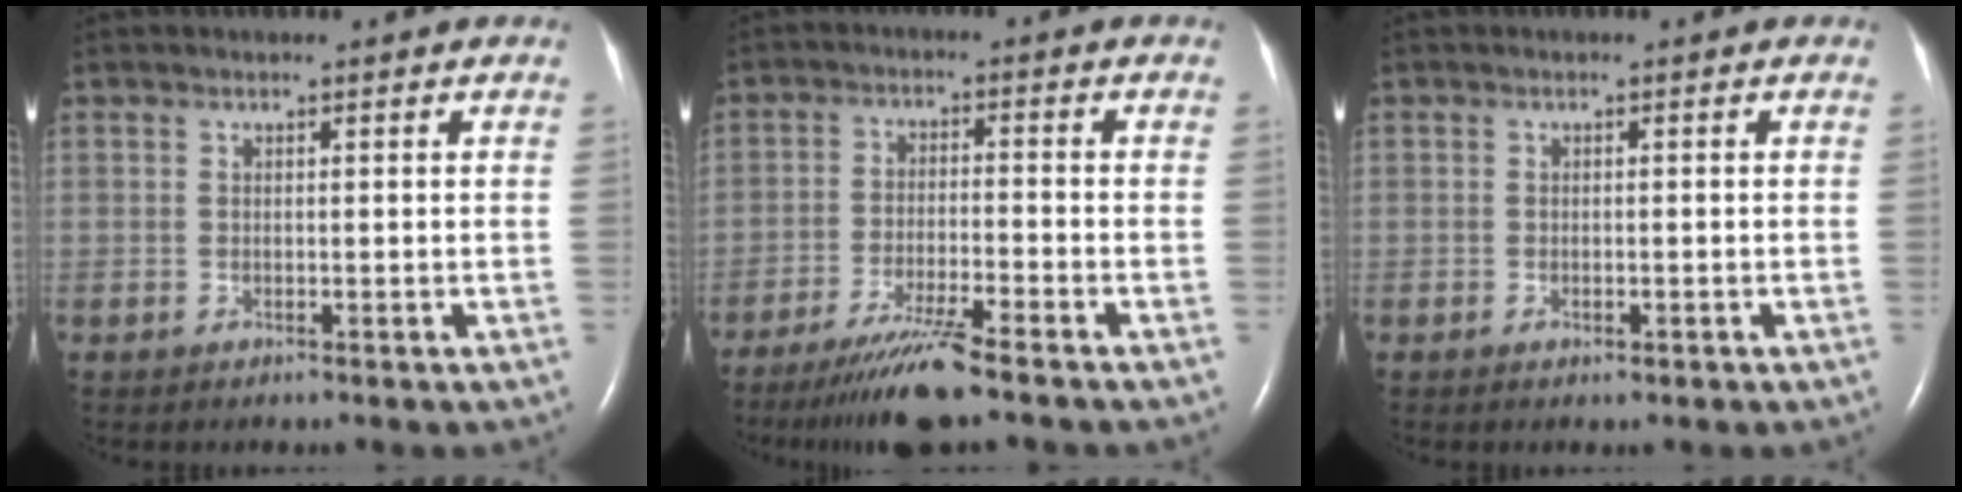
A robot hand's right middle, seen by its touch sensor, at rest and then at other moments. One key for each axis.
{"total": 8.3, "fx": -6.5, "fy": -0.6, "fz": 5.1, "tx": -0.094, "ty": -0.030, "tz": -0.117}
{"total": 1.0, "fx": -0.5, "fy": 0.4, "fz": 0.8, "tx": -0.015, "ty": -0.002, "tz": -0.004}